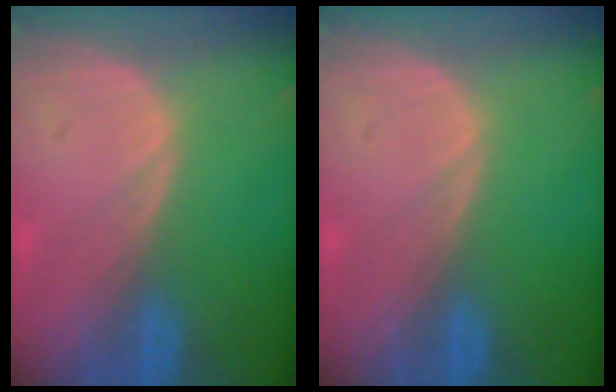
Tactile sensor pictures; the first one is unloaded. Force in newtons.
{"total": 0.0}